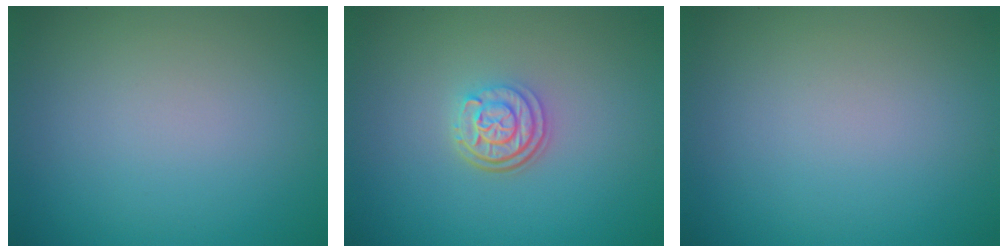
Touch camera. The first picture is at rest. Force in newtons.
{"total": 3.2, "press": 2.5, "slide": 2.0}
{"total": 0.0}